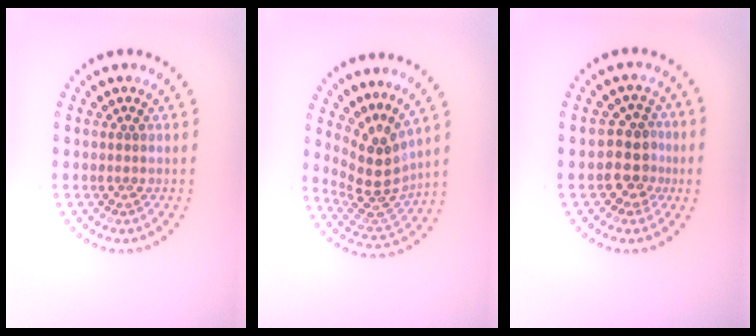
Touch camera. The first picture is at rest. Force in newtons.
{"total": 3.9, "press": 2.7, "slide": 2.7}
{"total": 3.1, "press": 2.6, "slide": 1.6}